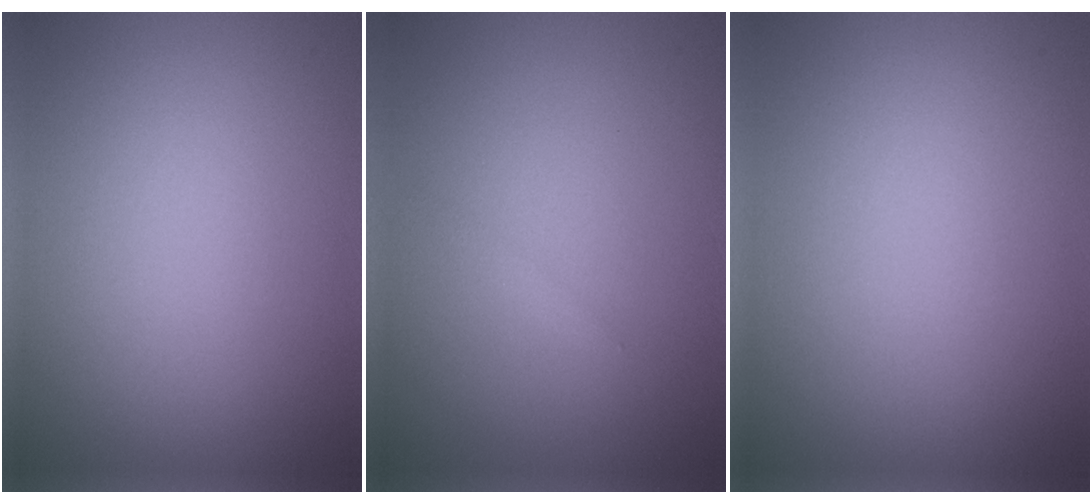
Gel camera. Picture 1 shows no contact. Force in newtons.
{"total": 0.6, "press": 0.6, "slide": 0.0}
{"total": 0.0}